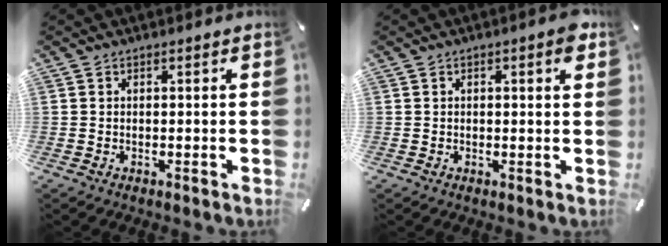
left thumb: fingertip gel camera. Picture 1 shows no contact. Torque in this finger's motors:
{"motor_torque": [-0.01, -0.25, -0.06, 0.22, -0.04]}